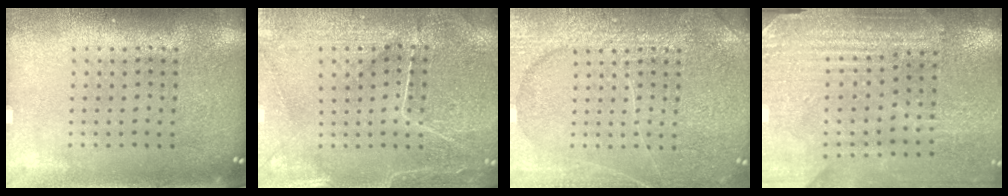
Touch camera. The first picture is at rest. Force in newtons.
{"total": 0.8, "press": 0.7, "slide": 0.4}
{"total": 5.5, "press": 5.5, "slide": 0.7}
{"total": 3.4, "press": 3.4, "slide": 0.3}